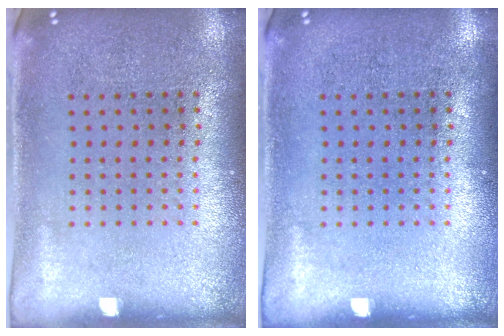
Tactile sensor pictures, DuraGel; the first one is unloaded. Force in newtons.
{"total": 0.0}